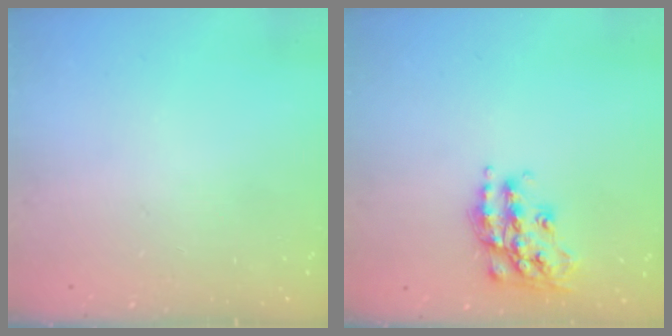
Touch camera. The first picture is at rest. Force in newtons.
{"total": 16.6, "press": 16.5, "slide": 1.0}